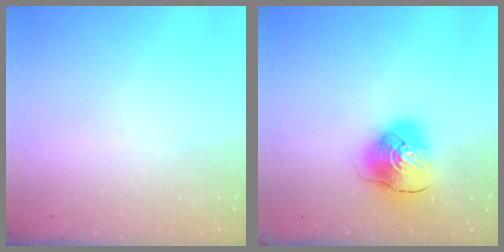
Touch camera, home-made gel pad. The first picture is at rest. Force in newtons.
{"total": 10.2, "press": 10.1, "slide": 1.4}